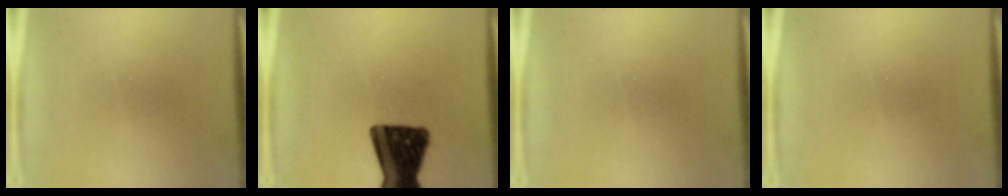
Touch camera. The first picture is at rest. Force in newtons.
{"total": 17.2}
{"total": 0.0}
{"total": 0.0}